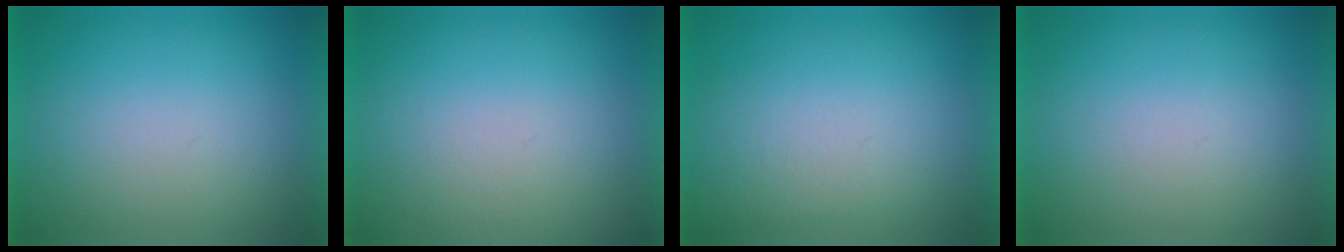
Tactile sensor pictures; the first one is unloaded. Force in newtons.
{"total": 2.0}
{"total": 3.8}
{"total": 1.2}